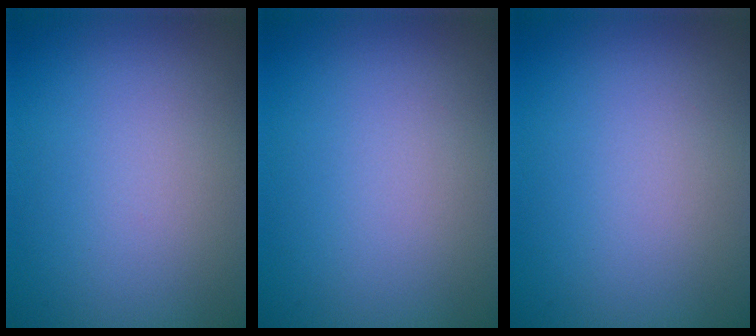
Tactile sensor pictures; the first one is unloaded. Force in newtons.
{"total": 0.0}
{"total": 0.0}